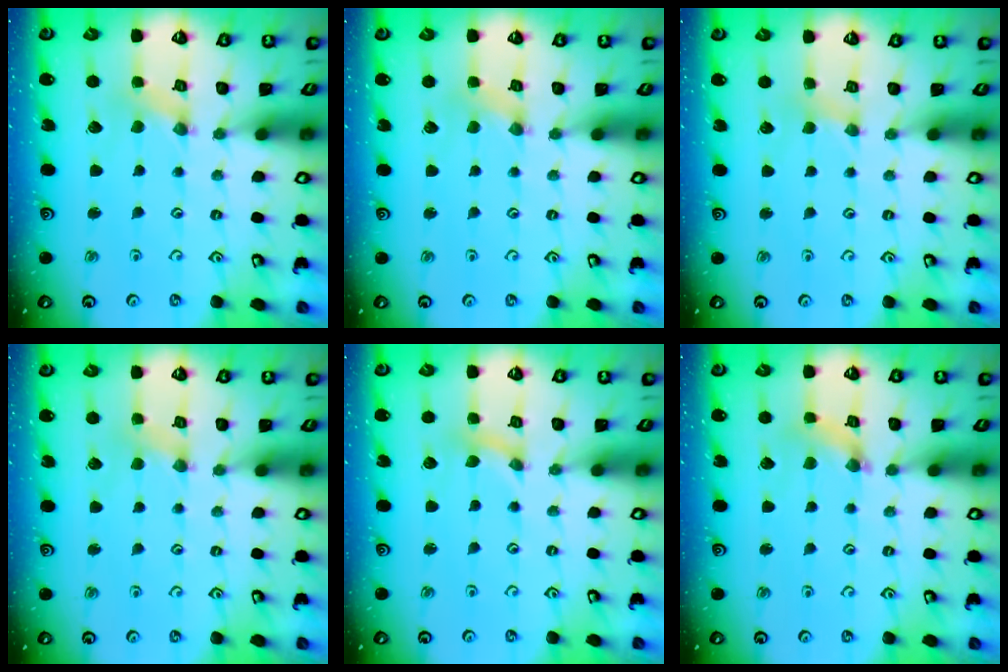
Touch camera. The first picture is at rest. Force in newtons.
{"total": 0.6, "press": 0.6, "slide": 0.1}
{"total": 1.7, "press": 1.7, "slide": 0.2}
{"total": 2.3, "press": 2.3, "slide": 0.4}
{"total": 0.0}
{"total": 2.1, "press": 2.1, "slide": 0.4}